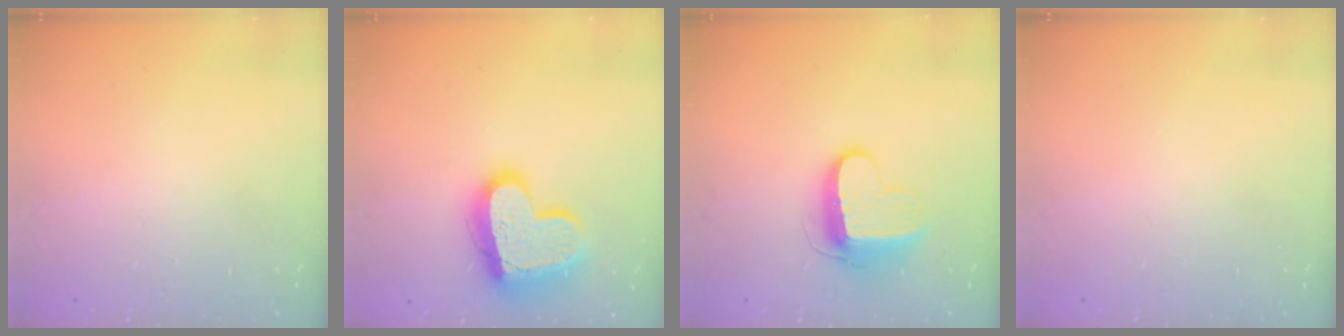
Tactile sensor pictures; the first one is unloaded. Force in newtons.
{"total": 19.3, "press": 19.2, "slide": 2.0}
{"total": 10.3, "press": 10.3, "slide": 1.0}
{"total": 0.0}